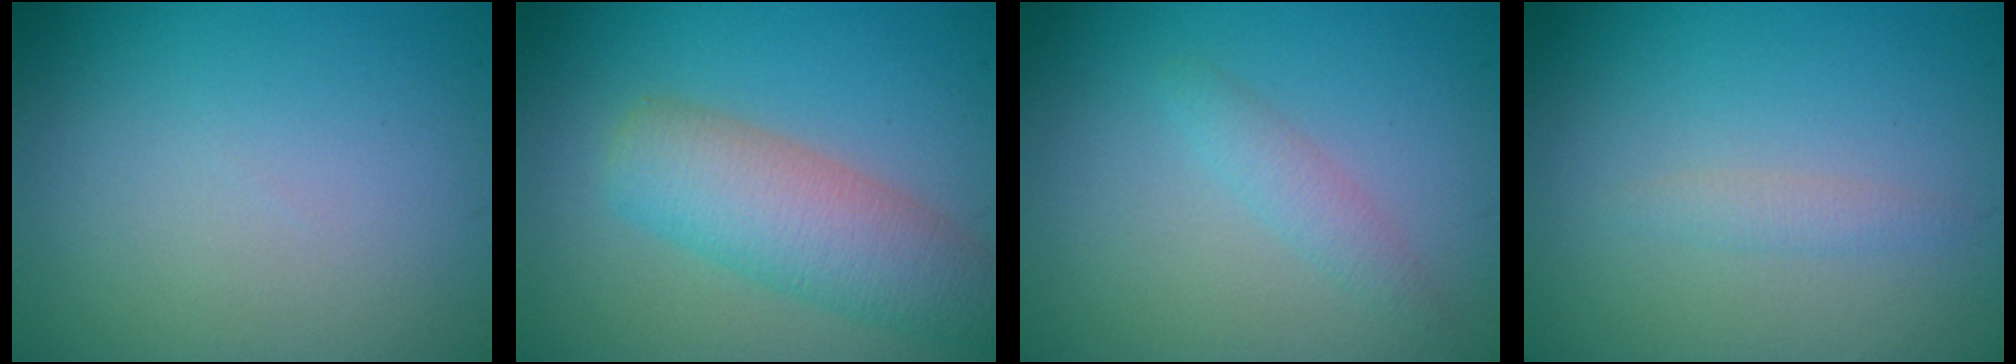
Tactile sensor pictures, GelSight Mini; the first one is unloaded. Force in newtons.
{"total": 5.9, "press": 5.9, "slide": 0.2}
{"total": 1.6, "press": 1.6, "slide": 0.2}
{"total": 1.1, "press": 1.1, "slide": 0.1}